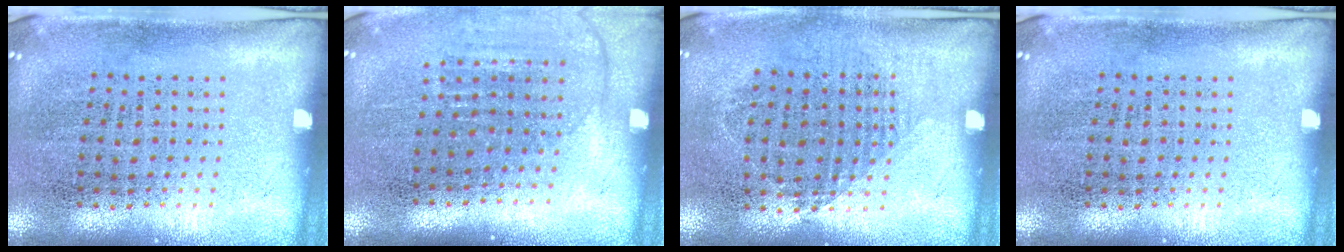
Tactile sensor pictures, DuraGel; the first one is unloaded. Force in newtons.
{"total": 1.3, "press": 1.2, "slide": 0.6}
{"total": 0.9, "press": 0.8, "slide": 0.3}
{"total": 0.0}